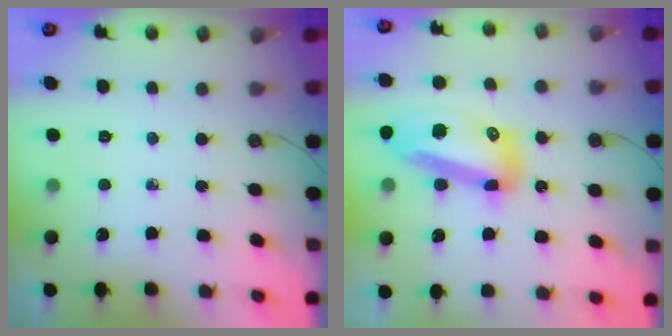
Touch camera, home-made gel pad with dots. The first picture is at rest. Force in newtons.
{"total": 16.9, "press": 16.8, "slide": 2.1}